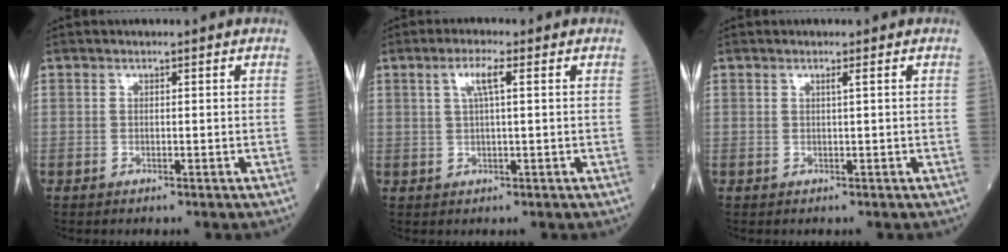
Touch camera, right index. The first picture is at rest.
{"total": 3.5, "force": [1.2, 0.2, 3.3], "torque": [-0.068, 0.008, 0.023]}
{"total": 0.6, "force": [0.2, -0.2, 0.5], "torque": [-0.013, -0.001, 0.006]}